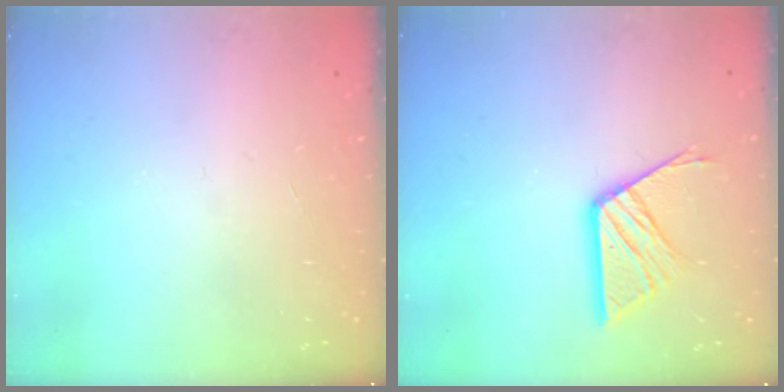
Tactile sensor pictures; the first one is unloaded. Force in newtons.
{"total": 12.1, "press": 12.0, "slide": 1.0}